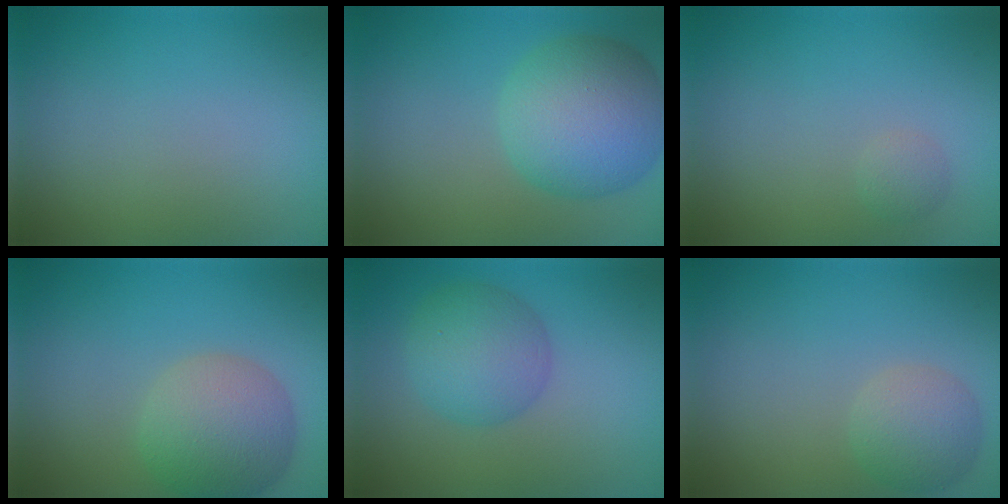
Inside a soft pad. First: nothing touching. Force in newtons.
{"total": 8.4, "press": 8.4, "slide": 0.3}
{"total": 1.0, "press": 1.0, "slide": 0.1}
{"total": 6.3, "press": 6.2, "slide": 0.4}
{"total": 4.9, "press": 4.9, "slide": 0.1}
{"total": 3.3, "press": 3.2, "slide": 0.3}